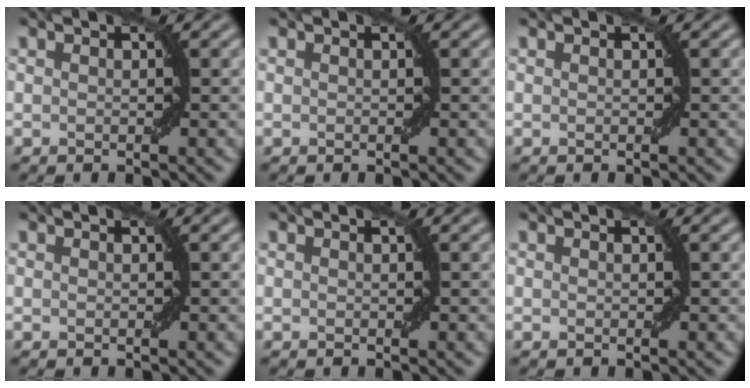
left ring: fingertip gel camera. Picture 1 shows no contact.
{"total": 0.0}
{"total": 0.0}
{"total": 0.0}
{"total": 0.0}
{"total": 0.0}